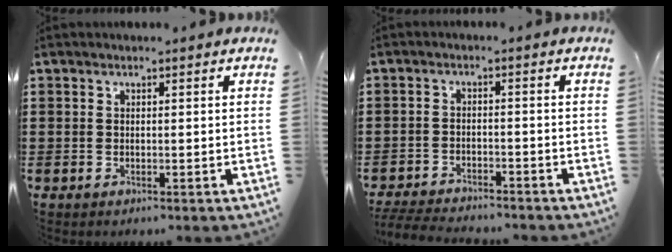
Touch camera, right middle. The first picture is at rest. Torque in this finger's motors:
{"motor_torque": [0.48, 0.04, 0.03, 0.06]}